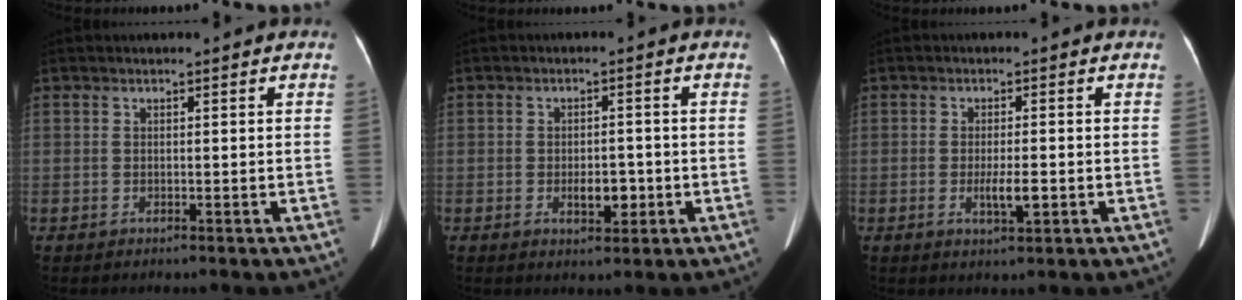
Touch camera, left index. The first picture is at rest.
{"total": 3.8, "force": [-1.1, 1.9, 3.1], "torque": [-0.049, 0.001, -0.012]}
{"total": 3.4, "force": [-0.9, 0.6, 3.2], "torque": [-0.061, -0.003, -0.012]}